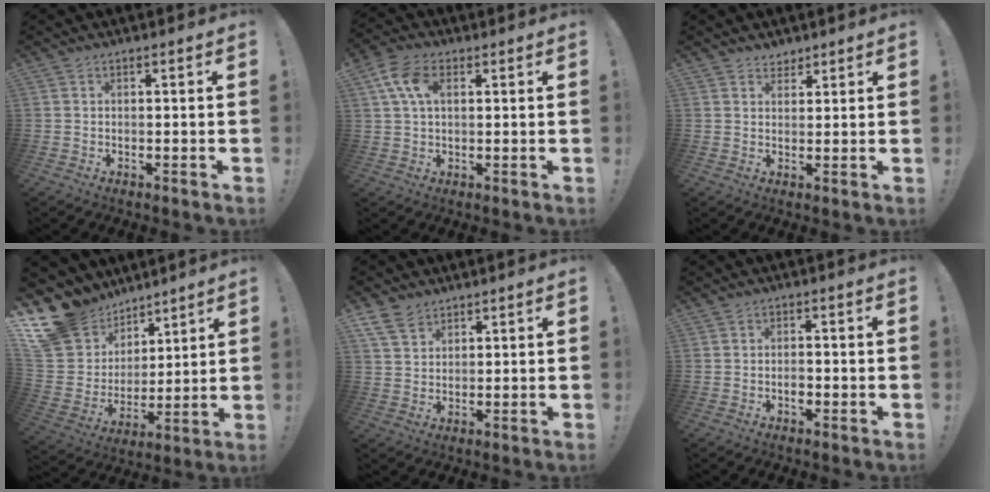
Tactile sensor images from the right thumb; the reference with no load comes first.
{"total": 9.6, "force": [3.0, 5.8, 7.0], "torque": [-0.148, 0.009, 0.059]}
{"total": 2.9, "force": [2.5, 1.6, 0.2], "torque": [0.012, -0.018, 0.044]}
{"total": 17.6, "force": [11.0, 12.7, 5.2], "torque": [-0.102, -0.080, 0.239]}
{"total": 6.1, "force": [4.5, 3.5, 2.2], "torque": [-0.043, -0.021, 0.089]}
{"total": 2.2, "force": [-1.1, 1.3, 1.4], "torque": [-0.014, 0.001, -0.020]}